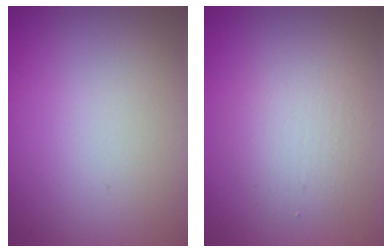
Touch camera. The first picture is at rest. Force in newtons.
{"total": 2.6, "press": 2.6, "slide": 0.2}